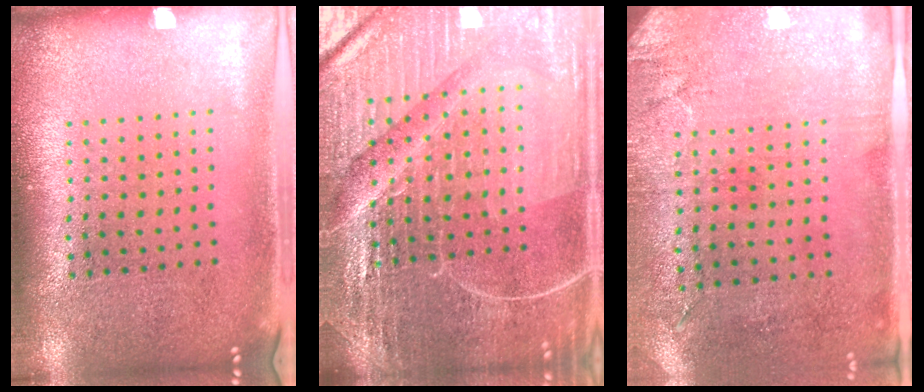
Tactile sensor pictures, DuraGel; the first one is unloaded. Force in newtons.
{"total": 5.6, "press": 5.2, "slide": 2.0}
{"total": 2.9, "press": 2.3, "slide": 1.7}